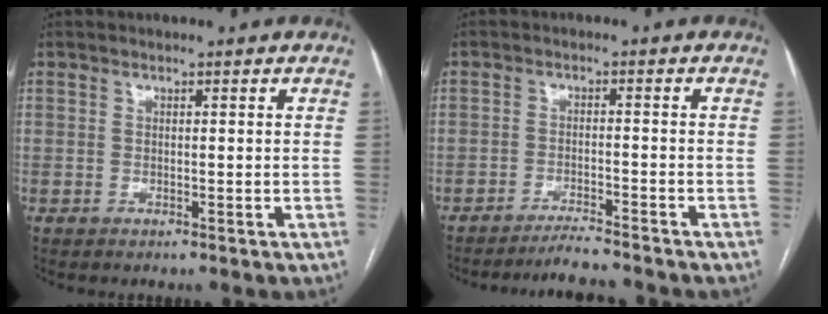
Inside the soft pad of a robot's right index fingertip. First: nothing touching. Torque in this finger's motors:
{"motor_torque": [0.20, -0.18, 0.11, 0.04]}